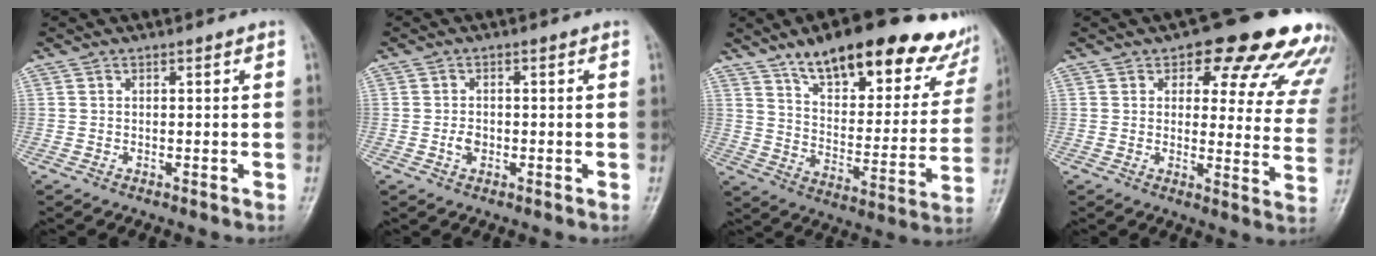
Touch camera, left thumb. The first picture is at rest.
{"total": 2.1, "force": [-0.6, 1.5, 1.3], "torque": [-0.018, 0.003, -0.012]}
{"total": 26.7, "force": [18.0, 9.6, 17.3], "torque": [-0.203, -0.060, 0.258]}
{"total": 19.2, "force": [13.8, 8.1, 10.5], "torque": [-0.065, -0.061, 0.143]}